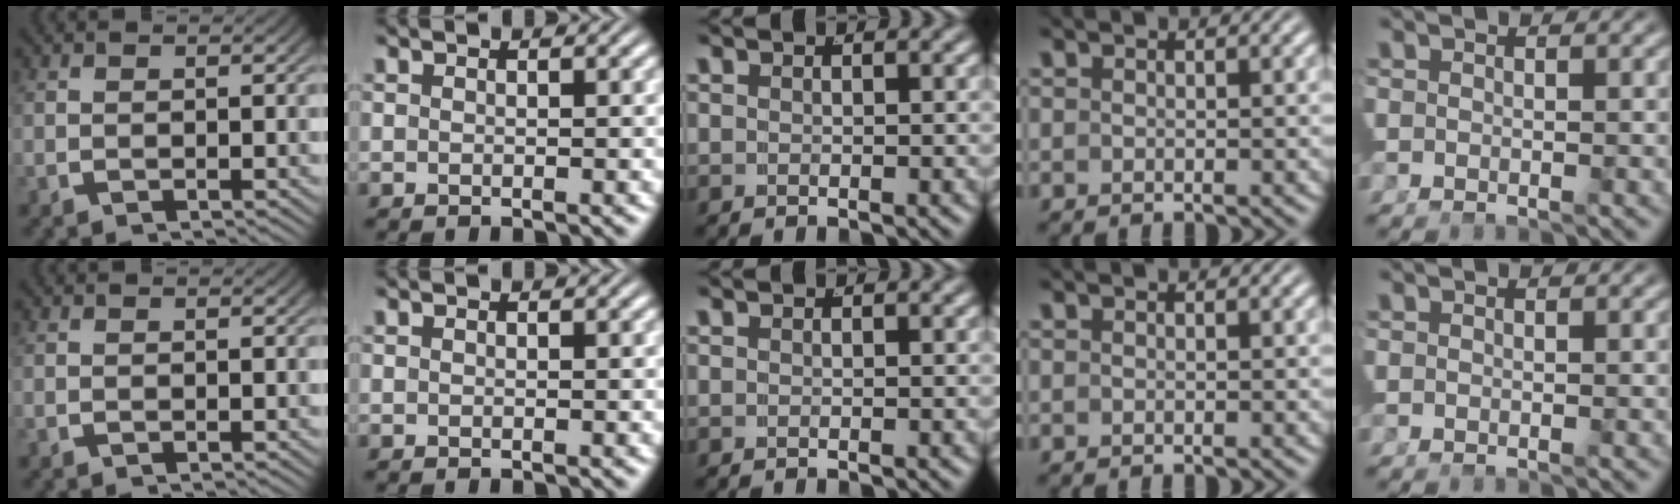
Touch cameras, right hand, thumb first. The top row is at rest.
{}